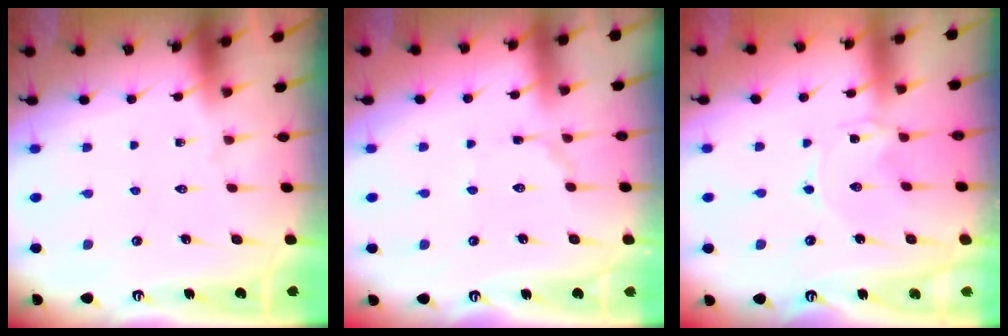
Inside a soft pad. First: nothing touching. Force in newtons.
{"total": 3.0, "press": 2.9, "slide": 0.3}
{"total": 0.0}